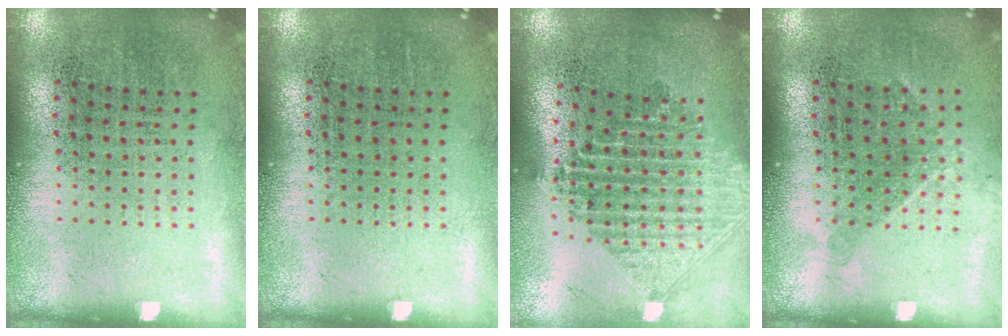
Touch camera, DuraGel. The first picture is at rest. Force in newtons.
{"total": 0.0}
{"total": 2.4, "press": 1.9, "slide": 1.5}
{"total": 1.1, "press": 0.8, "slide": 0.6}